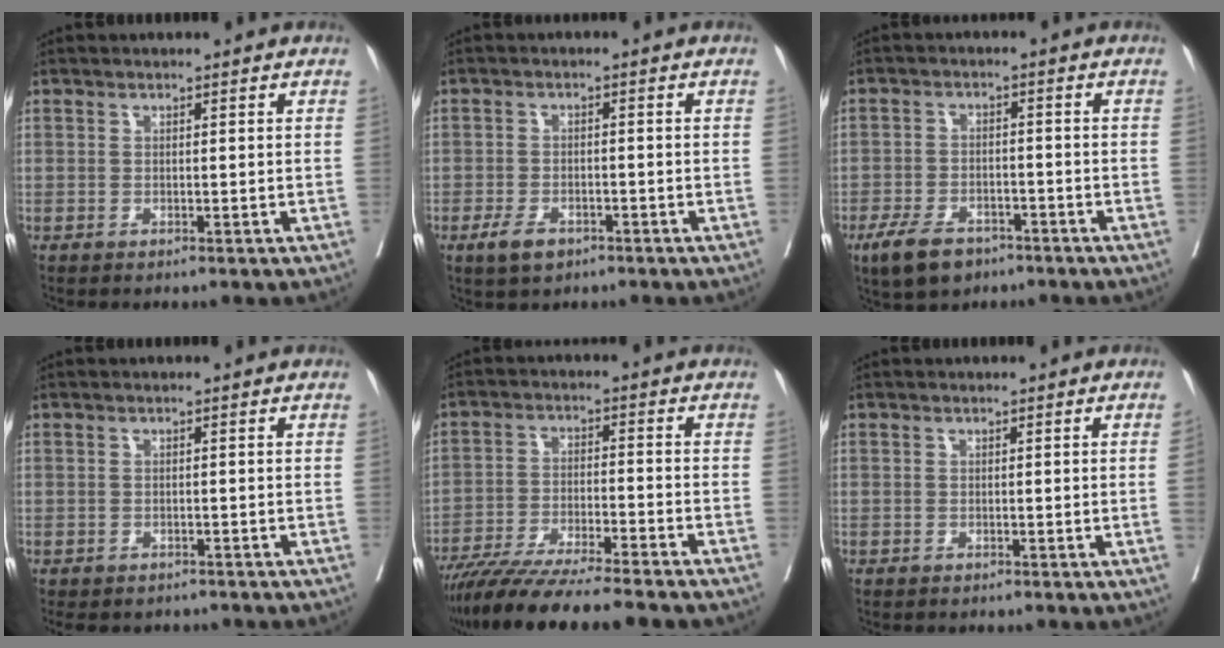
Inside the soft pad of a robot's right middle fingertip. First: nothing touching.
{"total": 3.5, "force": [-2.2, 1.7, 2.2], "torque": [-0.045, -0.002, -0.033]}
{"total": 6.7, "force": [-4.5, 3.3, 3.6], "torque": [-0.073, -0.004, -0.076]}
{"total": 5.4, "force": [-4.6, 2.3, 1.3], "torque": [-0.015, -0.002, -0.057]}
{"total": 13.5, "force": [-11.7, -0.5, 6.7], "torque": [-0.101, -0.028, -0.191]}
{"total": 1.0, "force": [-0.1, -0.5, 0.9], "torque": [-0.007, -0.001, -0.003]}